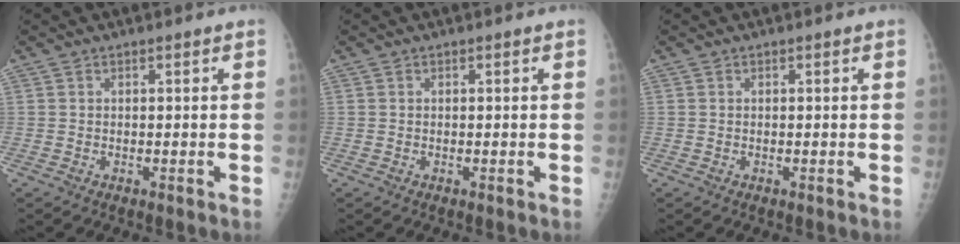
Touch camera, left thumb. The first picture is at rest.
{"total": 0.0}
{"total": 0.0}